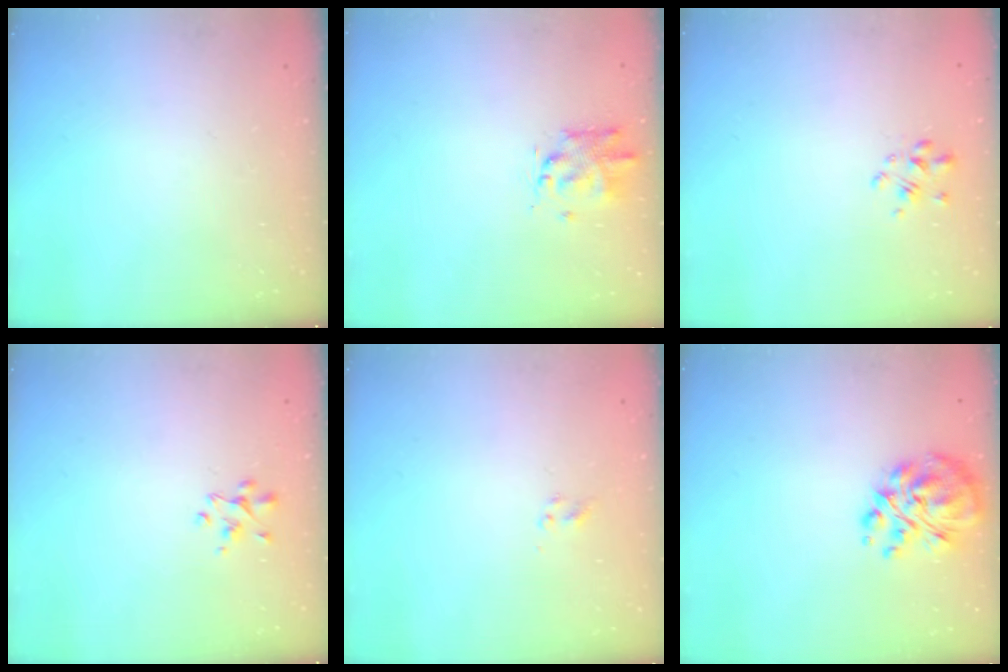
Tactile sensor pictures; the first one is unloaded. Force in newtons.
{"total": 2.6, "press": 2.5, "slide": 0.9}
{"total": 2.5, "press": 2.3, "slide": 1.1}
{"total": 3.0, "press": 2.9, "slide": 0.9}
{"total": 1.9, "press": 1.7, "slide": 0.9}
{"total": 11.8, "press": 11.2, "slide": 3.8}